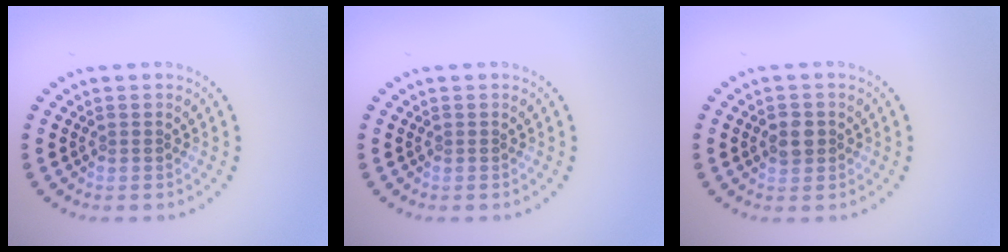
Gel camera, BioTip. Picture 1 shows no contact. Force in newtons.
{"total": 0.0}
{"total": 1.9, "press": 1.8, "slide": 0.5}